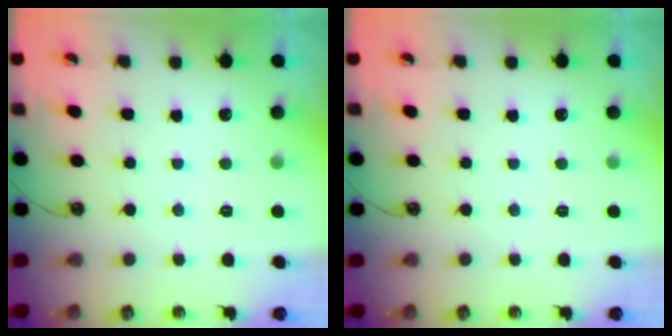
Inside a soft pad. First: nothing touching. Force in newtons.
{"total": 0.0}